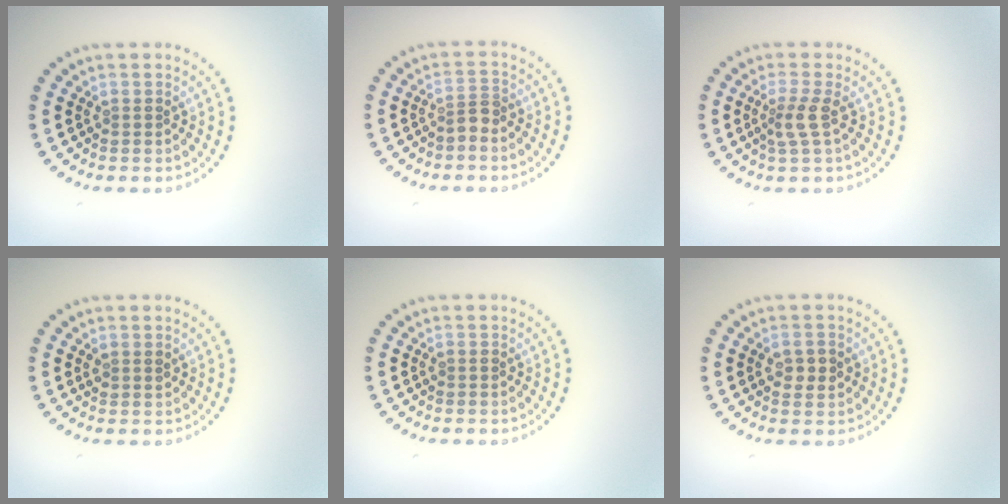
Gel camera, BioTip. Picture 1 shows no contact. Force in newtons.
{"total": 1.7, "press": 1.3, "slide": 1.0}
{"total": 2.0, "press": 1.6, "slide": 1.3}
{"total": 1.1, "press": 1.0, "slide": 0.4}
{"total": 0.7, "press": 0.7, "slide": 0.1}
{"total": 2.3, "press": 2.3, "slide": 0.2}